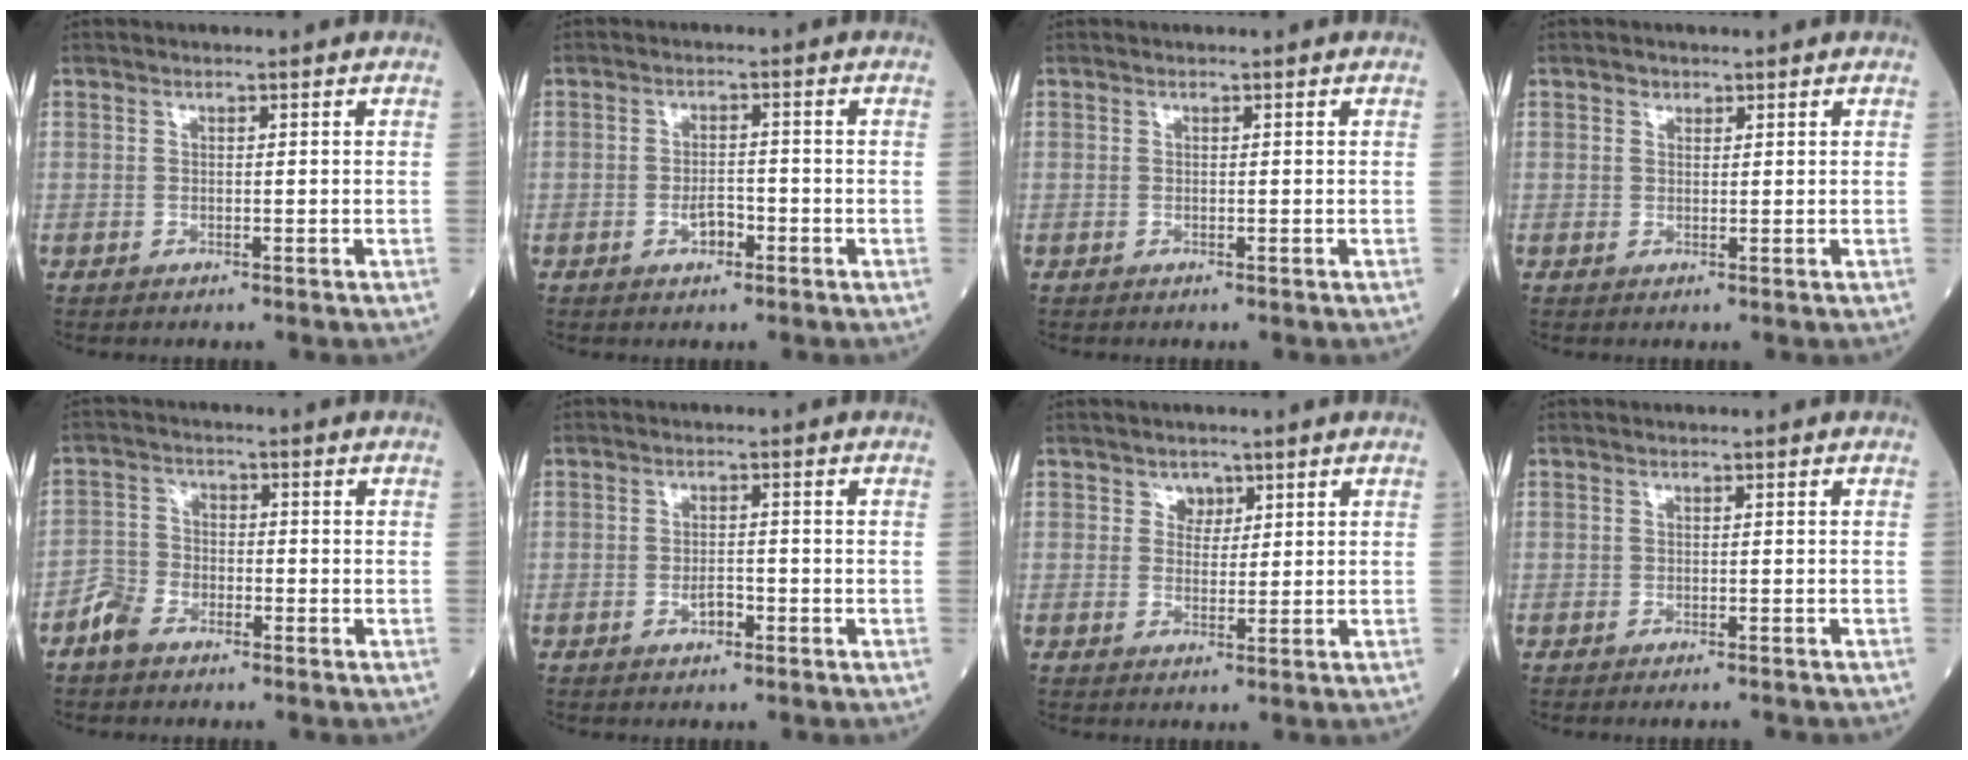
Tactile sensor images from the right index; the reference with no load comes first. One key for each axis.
{"total": 2.7, "fx": -1.3, "fy": 1.3, "fz": 1.9, "tx": -0.031, "ty": 0.005, "tz": -0.022}
{"total": 0.0}
{"total": 0.7, "fx": 0.6, "fy": 0.3, "fz": 0.2, "tx": 0.000, "ty": -0.004, "tz": 0.006}
{"total": 4.3, "fx": -3.1, "fy": 2.5, "fz": 1.7, "tx": -0.039, "ty": 0.005, "tz": -0.065}
{"total": 2.0, "fx": -1.0, "fy": 0.9, "fz": 1.5, "tx": -0.022, "ty": 0.003, "tz": -0.017}
{"total": 2.1, "fx": 1.3, "fy": 1.6, "fz": 0.5, "tx": 0.000, "ty": -0.001, "tz": 0.017}
{"total": 2.3, "fx": -2.2, "fy": 0.1, "fz": 0.8, "tx": -0.008, "ty": -0.004, "tz": -0.029}